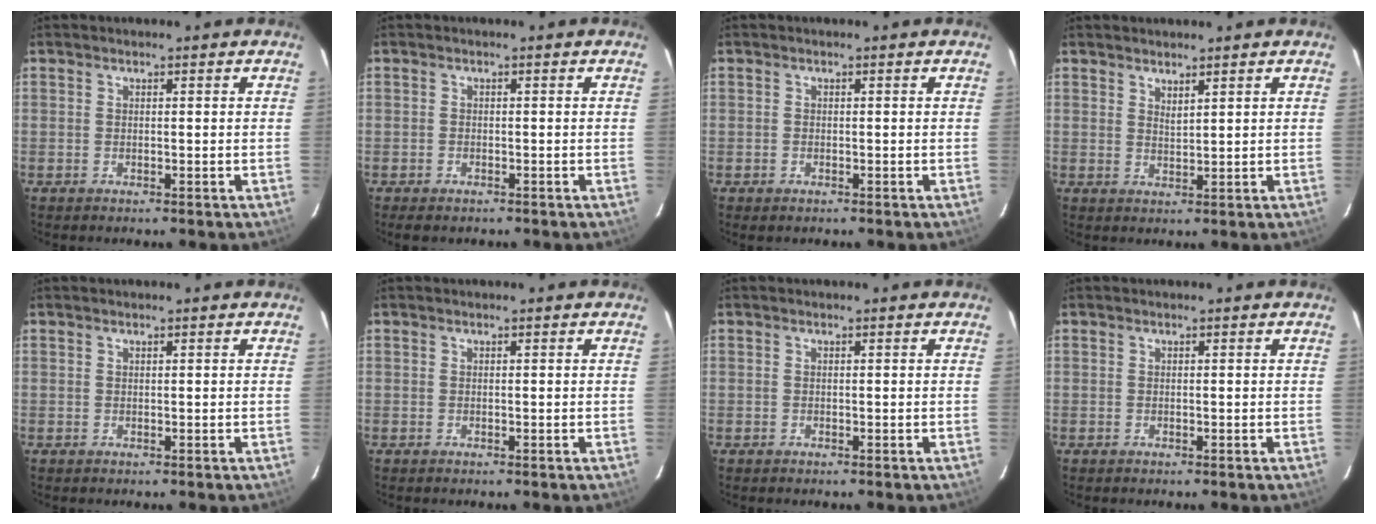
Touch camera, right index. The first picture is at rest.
{"total": 2.4, "force": [-1.8, 1.2, 1.0], "torque": [-0.021, -0.005, -0.028]}
{"total": 0.7, "force": [-0.4, 0.5, 0.2], "torque": [-0.002, 0.000, -0.007]}
{"total": 1.9, "force": [1.6, 0.3, 0.9], "torque": [-0.016, -0.002, 0.028]}
{"total": 0.0}
{"total": 0.0}
{"total": 0.0}
{"total": 0.0}